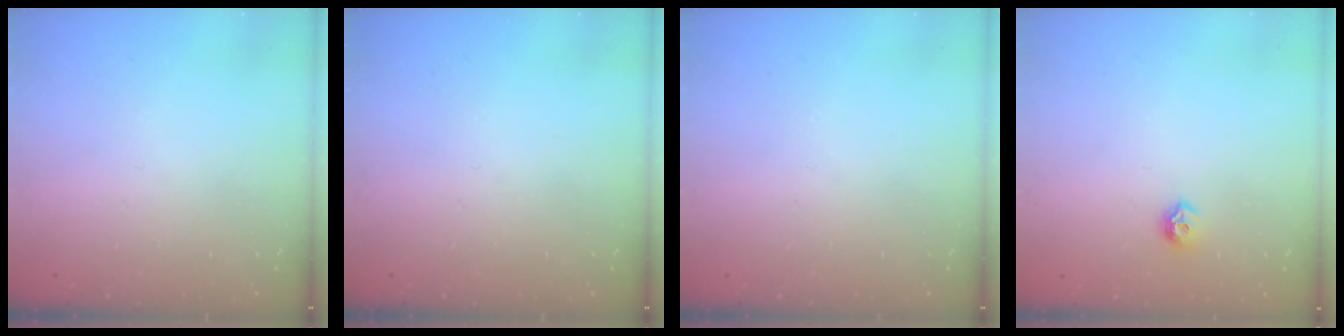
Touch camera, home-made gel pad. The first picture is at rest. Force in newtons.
{"total": 0.0}
{"total": 0.0}
{"total": 7.2, "press": 7.2, "slide": 1.0}